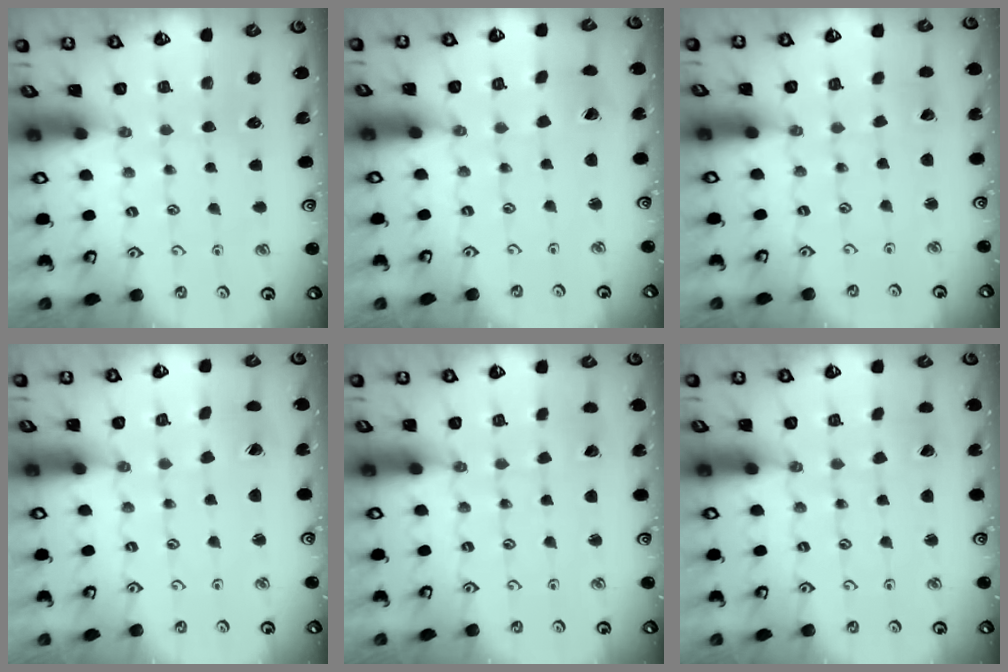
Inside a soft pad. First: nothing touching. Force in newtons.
{"total": 1.0, "press": 1.0, "slide": 0.1}
{"total": 0.0}
{"total": 1.7, "press": 1.7, "slide": 0.1}
{"total": 1.7, "press": 1.7, "slide": 0.1}
{"total": 1.8, "press": 1.7, "slide": 0.1}